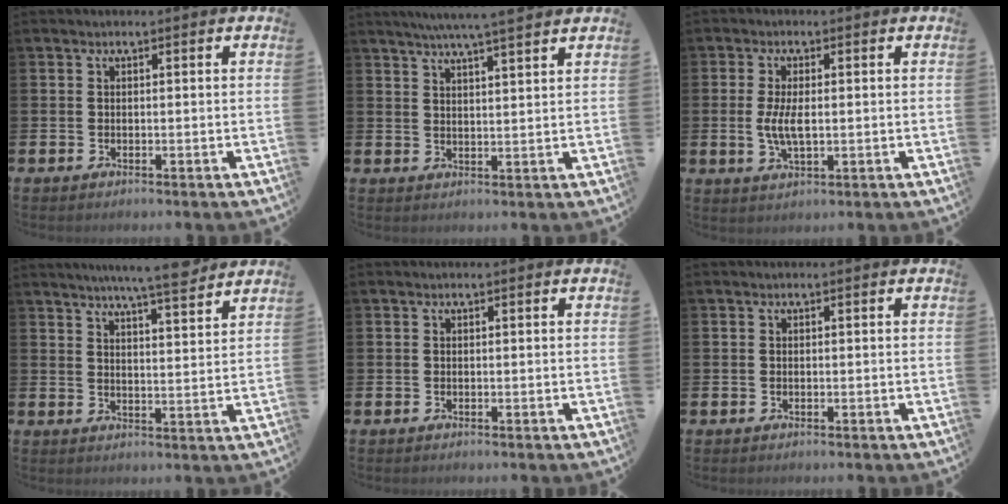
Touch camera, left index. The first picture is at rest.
{"total": 5.7, "force": [5.3, -0.5, 2.0], "torque": [-0.042, -0.023, 0.092]}
{"total": 4.3, "force": [0.2, 1.8, 3.9], "torque": [-0.078, 0.002, -0.002]}
{"total": 6.9, "force": [6.5, -0.3, 2.6], "torque": [-0.054, -0.032, 0.112]}
{"total": 0.0}
{"total": 0.0}